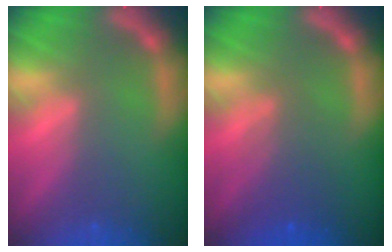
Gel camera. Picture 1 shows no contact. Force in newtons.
{"total": 3.6}